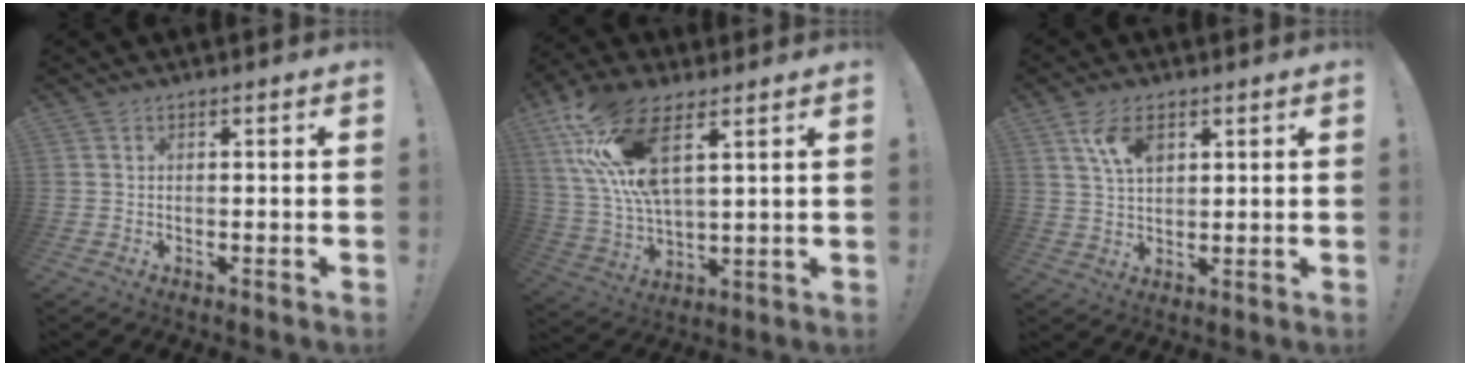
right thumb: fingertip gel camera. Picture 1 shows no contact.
{"total": 17.9, "force": [9.4, 7.5, 13.3], "torque": [-0.269, -0.034, 0.166]}
{"total": 7.8, "force": [3.7, 4.5, 5.2], "torque": [-0.086, -0.008, 0.069]}